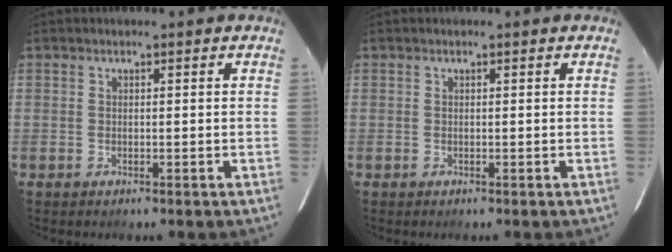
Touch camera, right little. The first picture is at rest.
{"total": 0.0}